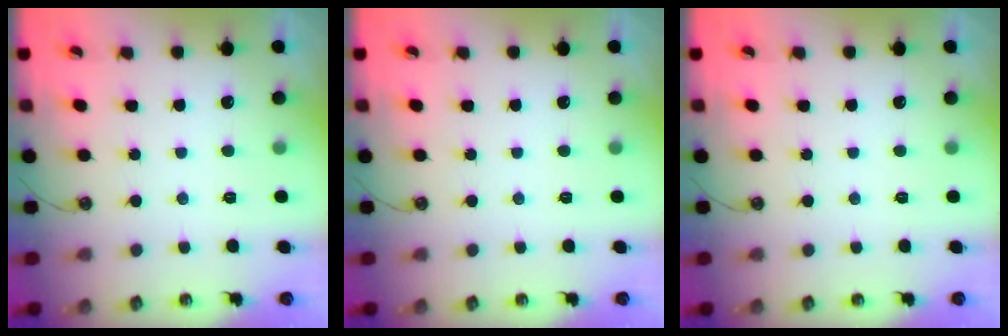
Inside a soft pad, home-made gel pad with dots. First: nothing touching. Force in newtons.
{"total": 0.0}
{"total": 0.0}